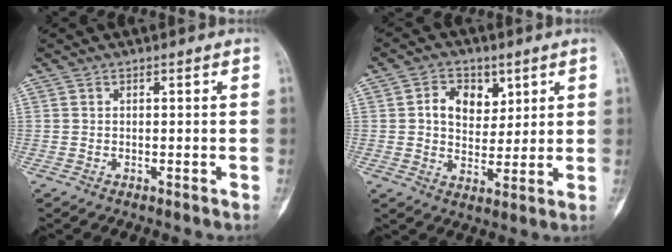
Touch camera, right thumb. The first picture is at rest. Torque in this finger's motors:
{"motor_torque": [-0.22, 0.32, 0.17, 0.20, 0.04]}